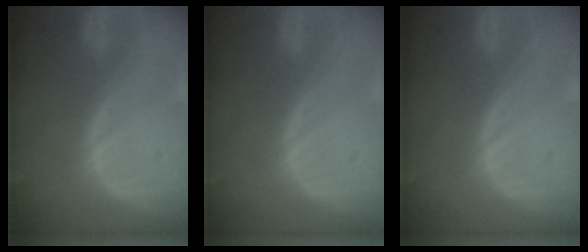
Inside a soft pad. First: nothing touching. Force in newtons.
{"total": 0.0}
{"total": 0.0}